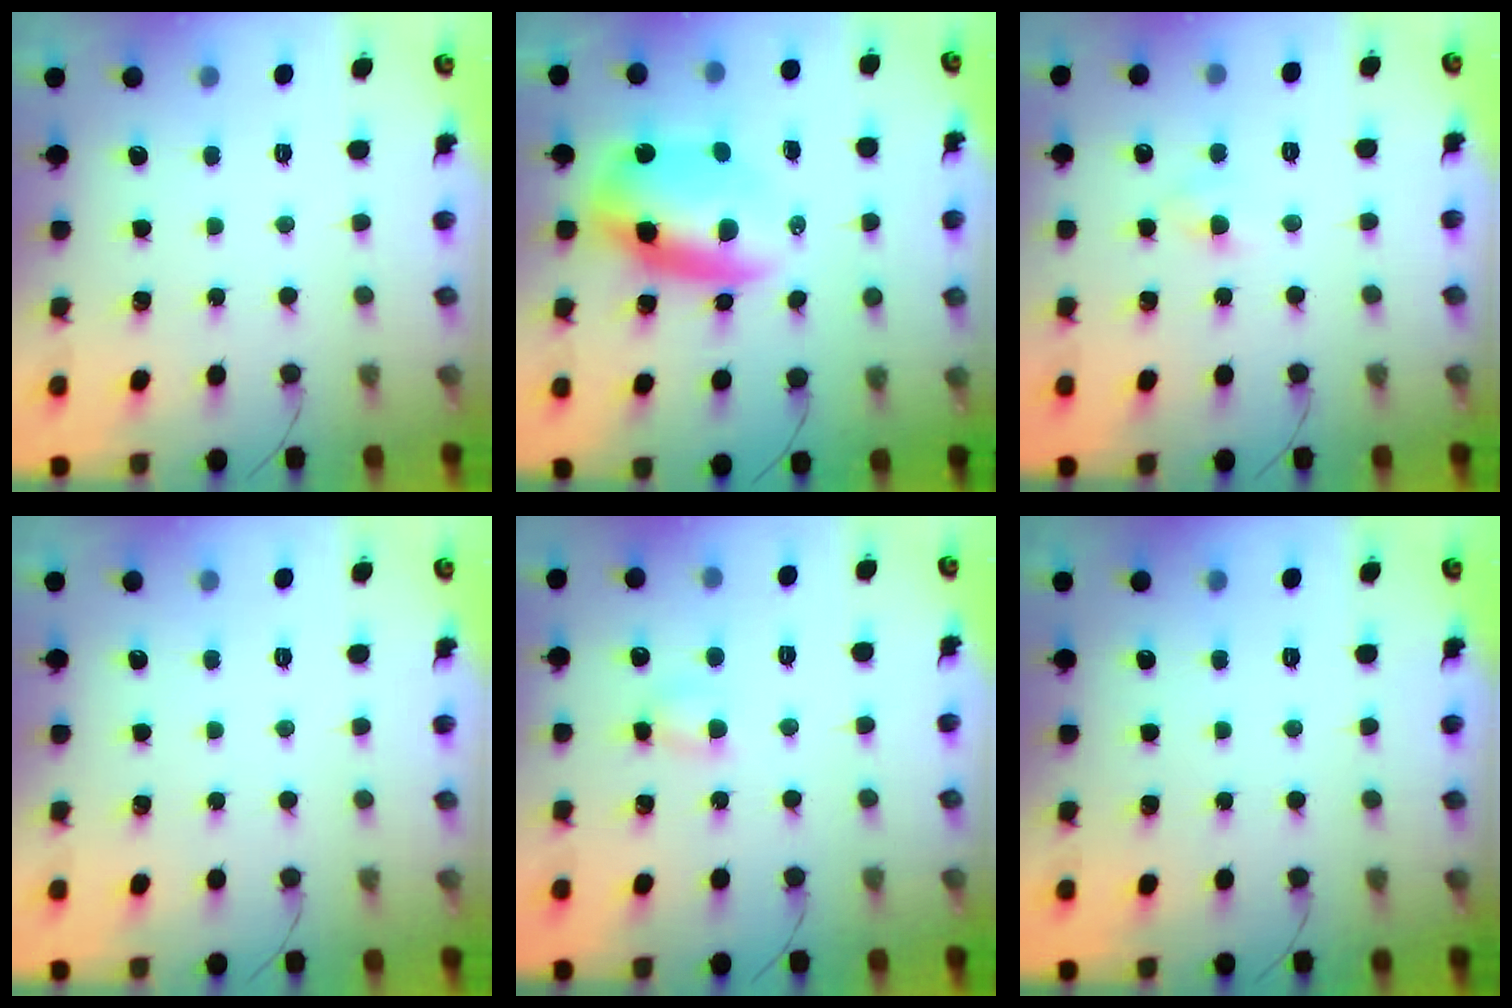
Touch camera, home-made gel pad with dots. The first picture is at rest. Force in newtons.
{"total": 10.8, "press": 10.5, "slide": 2.6}
{"total": 4.2, "press": 4.0, "slide": 1.2}
{"total": 0.0}
{"total": 3.9, "press": 3.7, "slide": 1.2}
{"total": 0.0}